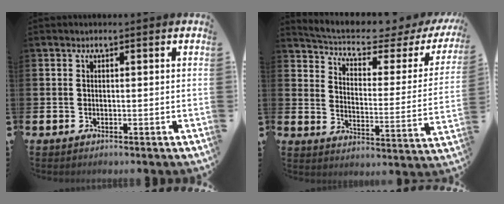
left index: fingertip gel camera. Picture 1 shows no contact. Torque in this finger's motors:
{"motor_torque": [1.07, -1.07, 0.21, 0.04]}